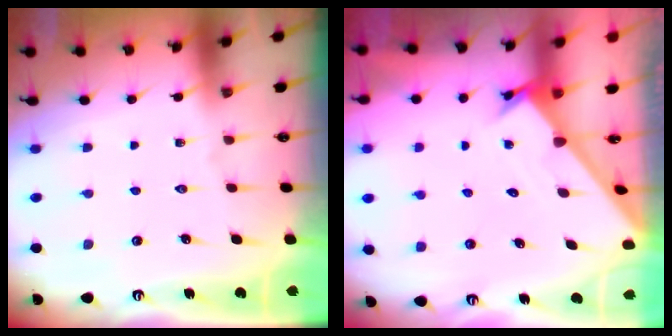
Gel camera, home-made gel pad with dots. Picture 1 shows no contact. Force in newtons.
{"total": 1.6, "press": 1.6, "slide": 0.1}